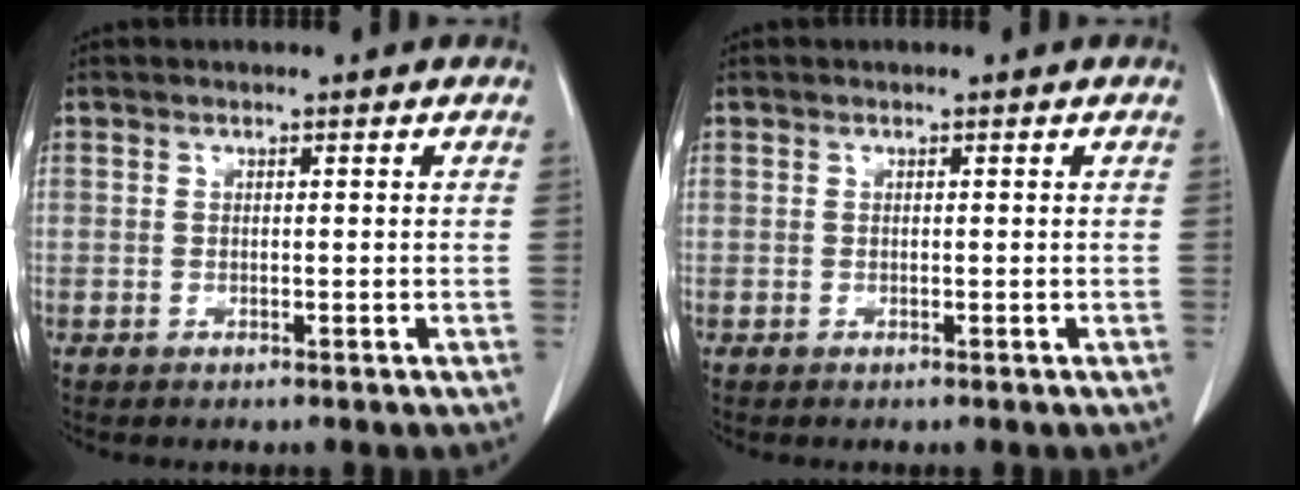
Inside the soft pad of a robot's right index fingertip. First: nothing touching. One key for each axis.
{"total": 0.0}